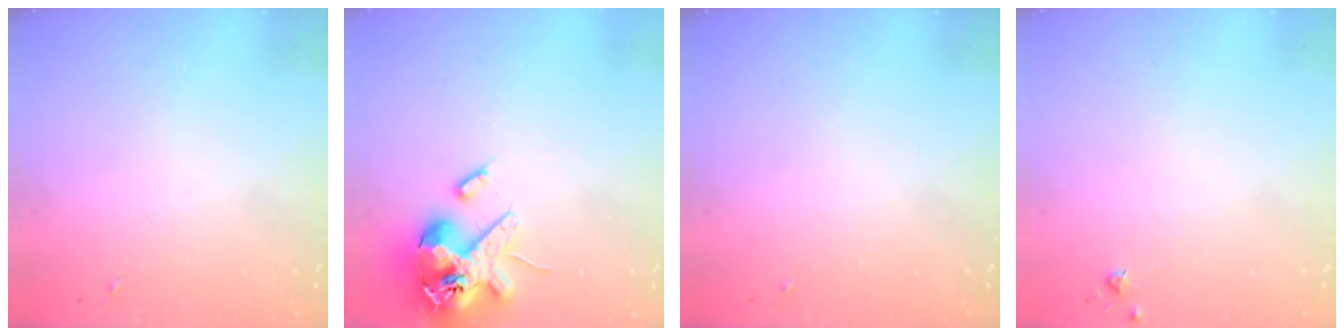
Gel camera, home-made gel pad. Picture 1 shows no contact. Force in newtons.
{"total": 15.7, "press": 15.5, "slide": 2.7}
{"total": 0.0}
{"total": 3.8, "press": 3.8, "slide": 0.5}